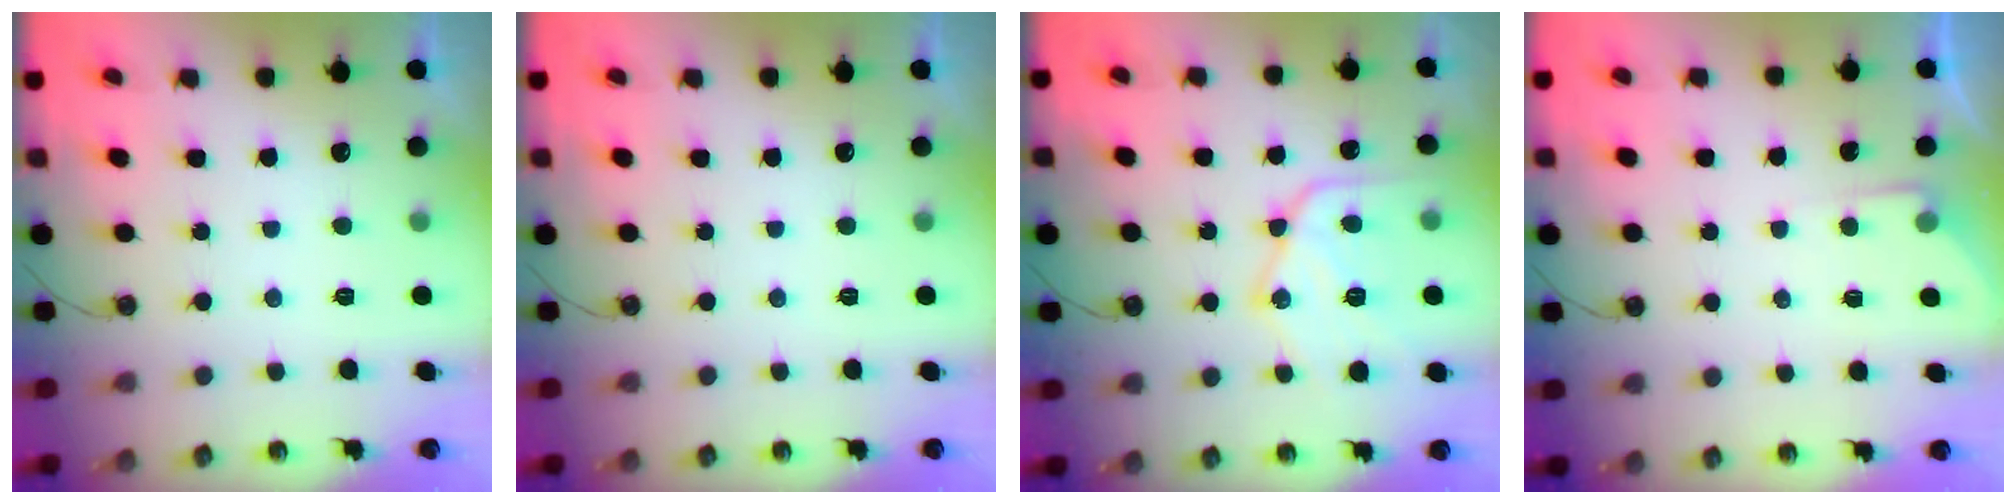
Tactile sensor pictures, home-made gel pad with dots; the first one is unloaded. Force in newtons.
{"total": 0.0}
{"total": 17.0, "press": 17.0, "slide": 1.3}
{"total": 3.6, "press": 3.6, "slide": 0.6}